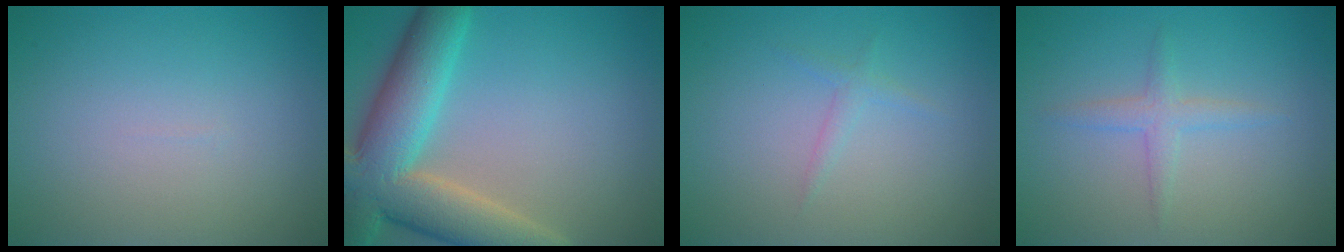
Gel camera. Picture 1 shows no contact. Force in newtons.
{"total": 10.5, "press": 10.4, "slide": 1.0}
{"total": 0.9, "press": 0.9, "slide": 0.1}
{"total": 1.7, "press": 1.7, "slide": 0.1}